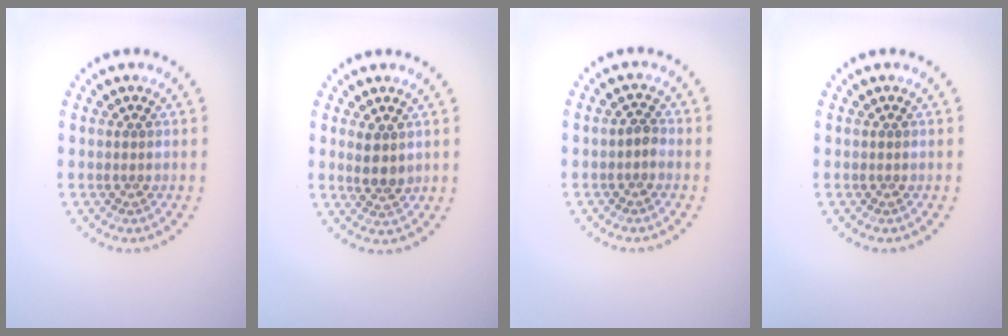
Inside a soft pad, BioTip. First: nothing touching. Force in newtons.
{"total": 2.0, "press": 1.8, "slide": 0.9}
{"total": 1.0, "press": 0.9, "slide": 0.4}
{"total": 0.0}